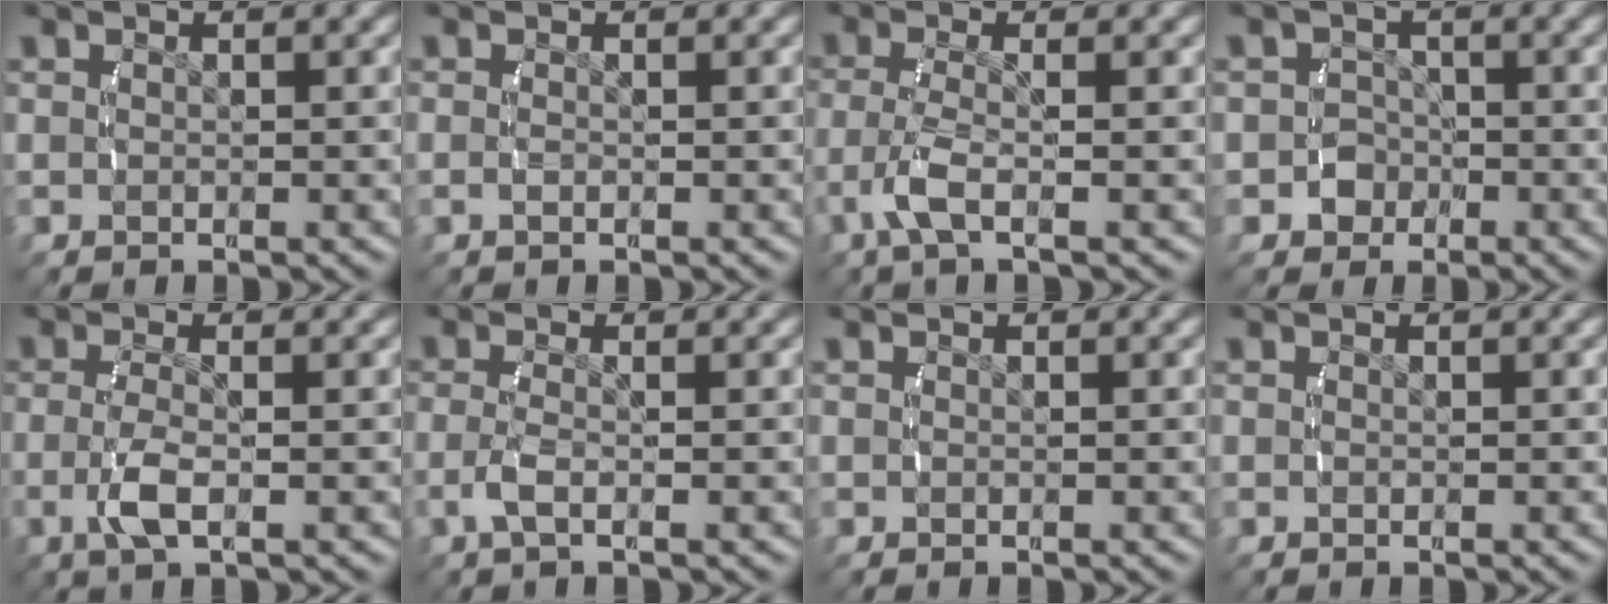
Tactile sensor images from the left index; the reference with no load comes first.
{"total": 0.7, "force": [-0.5, -0.1, 0.5], "torque": [-0.015, -0.009, -0.003]}
{"total": 2.9, "force": [-0.9, 0.5, 2.7], "torque": [-0.078, -0.019, -0.005]}
{"total": 3.5, "force": [-1.5, 3.1, 0.5], "torque": [-0.013, -0.016, -0.023]}
{"total": 2.9, "force": [-0.8, 0.5, 2.7], "torque": [-0.069, -0.015, -0.006]}
{"total": 2.0, "force": [-0.7, 0.1, 1.8], "torque": [-0.056, -0.013, -0.006]}
{"total": 0.0}
{"total": 0.0}